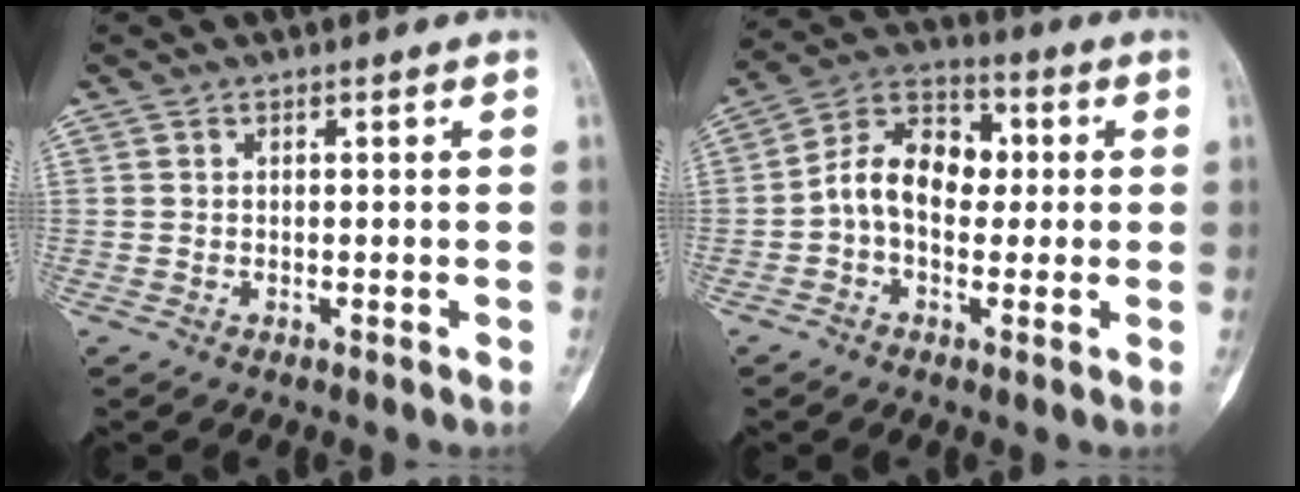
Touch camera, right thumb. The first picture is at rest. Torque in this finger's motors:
{"motor_torque": [1.43, 1.36, 0.91, -0.20, 0.08]}